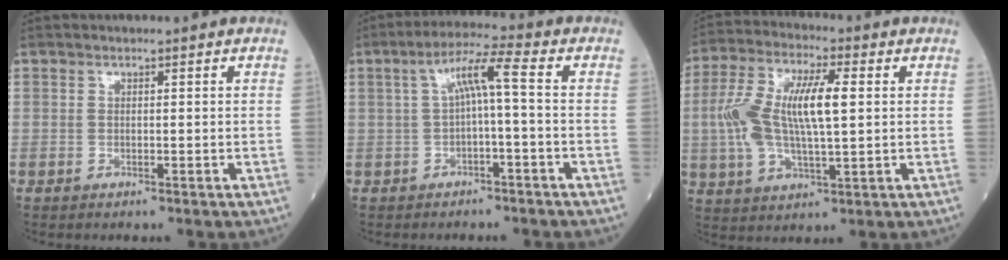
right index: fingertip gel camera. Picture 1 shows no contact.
{"total": 5.8, "force": [0.1, 0.3, 5.8], "torque": [-0.104, 0.029, 0.004]}
{"total": 13.1, "force": [1.2, 3.9, 12.4], "torque": [-0.260, 0.022, 0.024]}